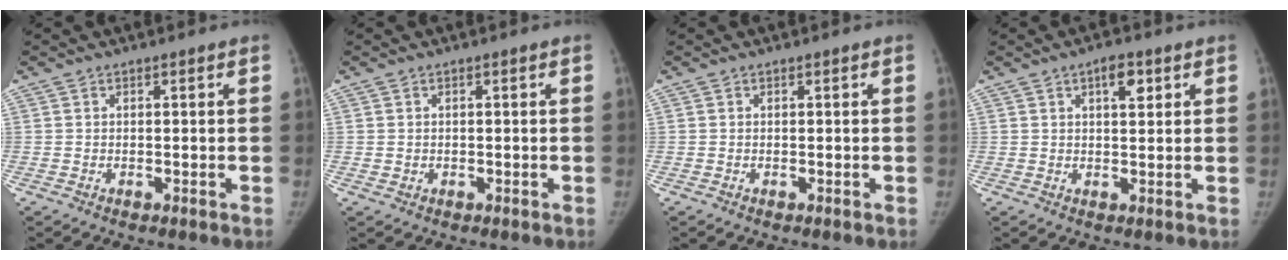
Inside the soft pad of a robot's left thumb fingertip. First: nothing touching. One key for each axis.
{"total": 0.7, "fx": -0.1, "fy": 0.7, "fz": 0.1, "tx": 0.001, "ty": 0.000, "tz": 0.000}
{"total": 0.0}
{"total": 4.0, "fx": 1.9, "fy": 1.8, "fz": 3.0, "tx": -0.035, "ty": -0.006, "tz": 0.027}